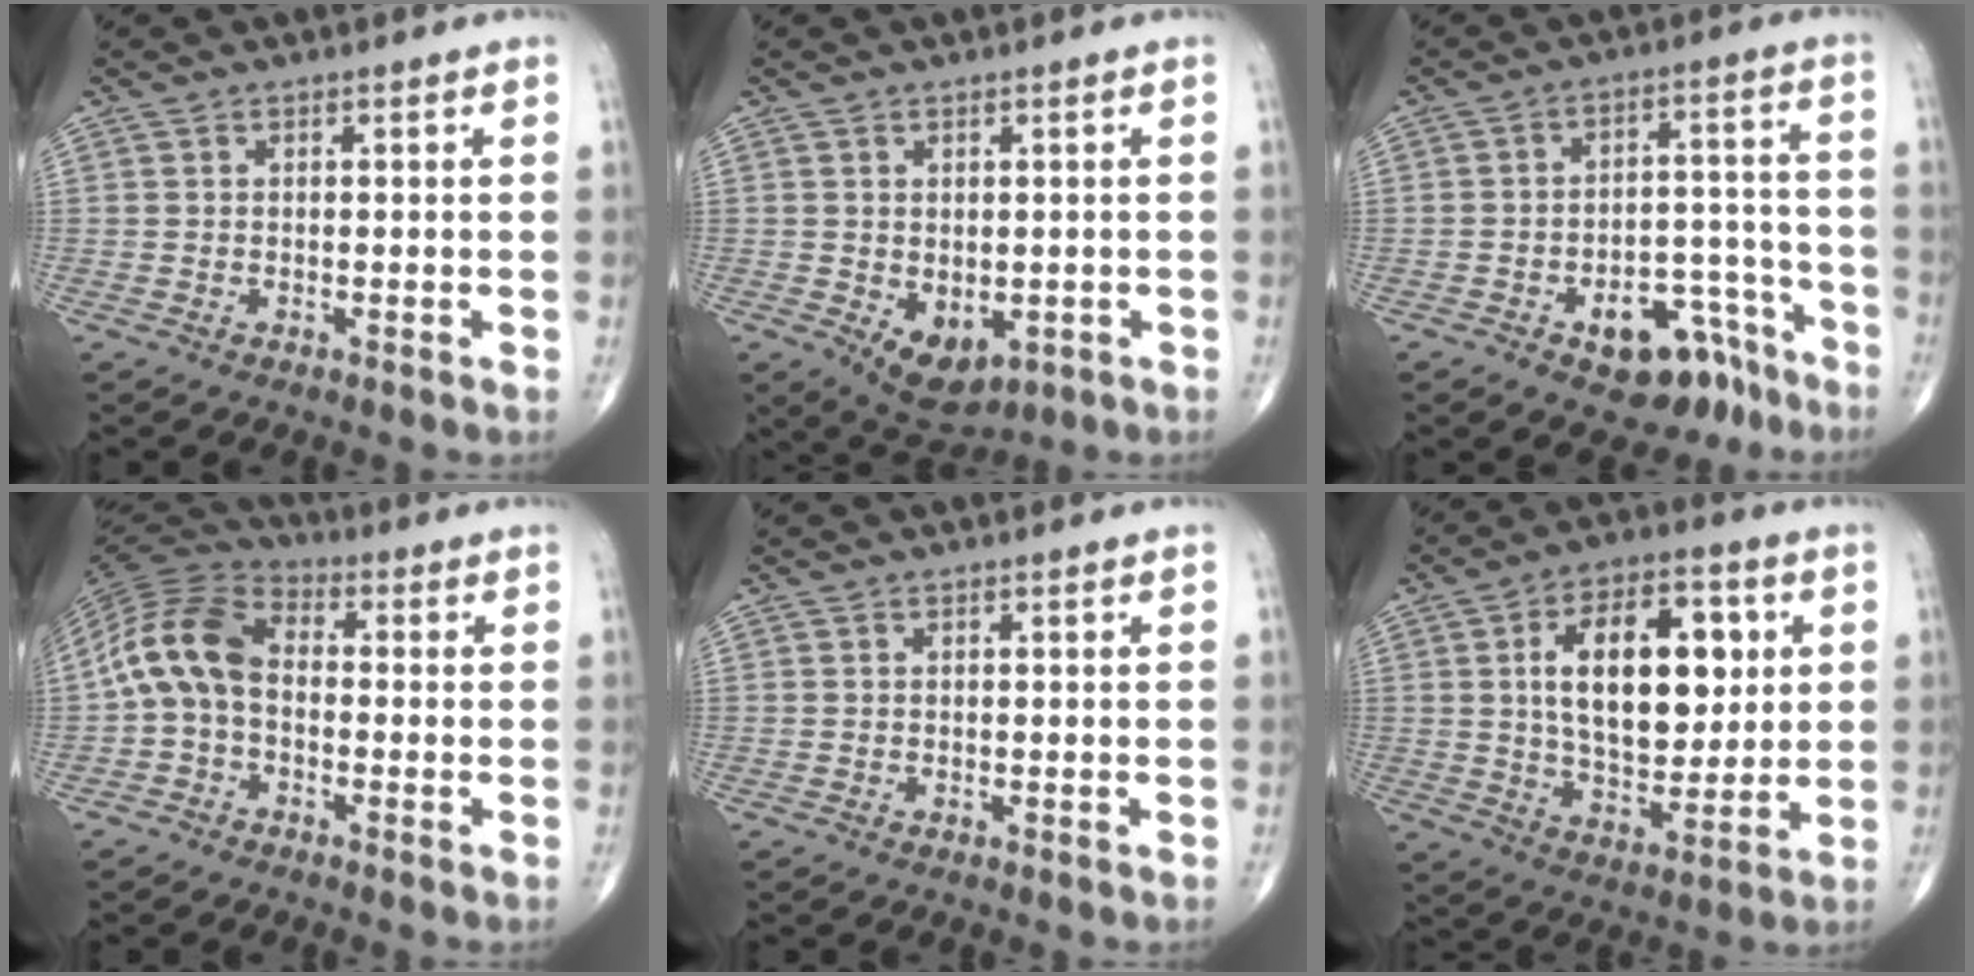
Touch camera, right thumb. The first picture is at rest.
{"total": 7.3, "force": [-1.9, 4.6, 5.4], "torque": [-0.064, -0.009, -0.011]}
{"total": 12.4, "force": [-7.6, 6.8, 7.0], "torque": [-0.058, 0.075, -0.102]}
{"total": 11.5, "force": [-0.9, 7.7, 8.5], "torque": [-0.162, 0.031, -0.034]}
{"total": 0.0}
{"total": 19.3, "force": [3.9, 10.7, 15.6], "torque": [-0.208, -0.005, 0.064]}